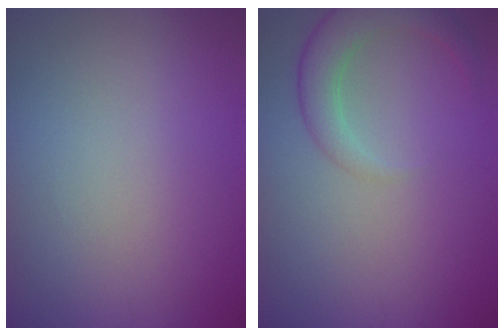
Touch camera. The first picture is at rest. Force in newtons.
{"total": 3.5, "press": 3.5, "slide": 0.3}